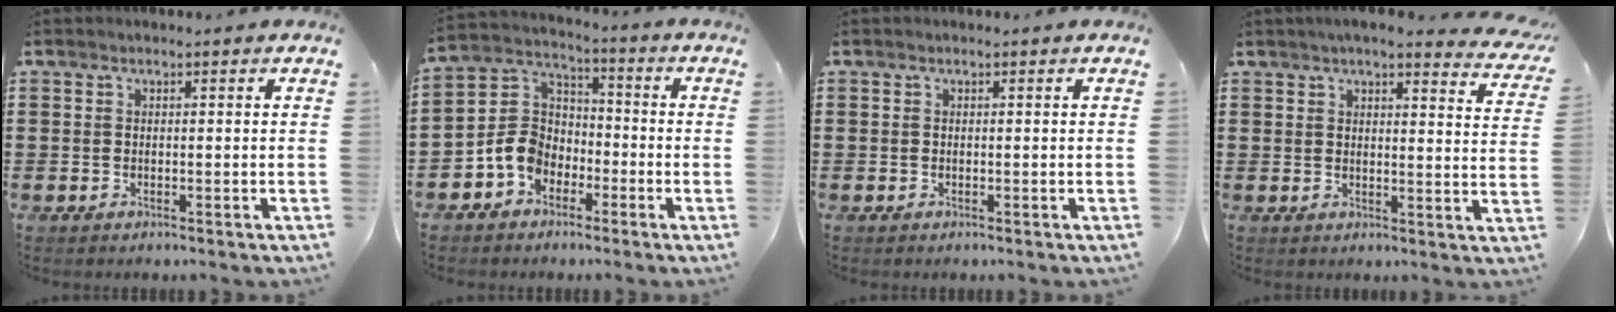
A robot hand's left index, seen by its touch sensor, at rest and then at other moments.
{"total": 7.4, "force": [-3.5, 6.1, 2.5], "torque": [-0.089, 0.015, -0.077]}
{"total": 0.0}
{"total": 4.2, "force": [3.8, 0.2, 1.8], "torque": [-0.044, -0.015, 0.064]}